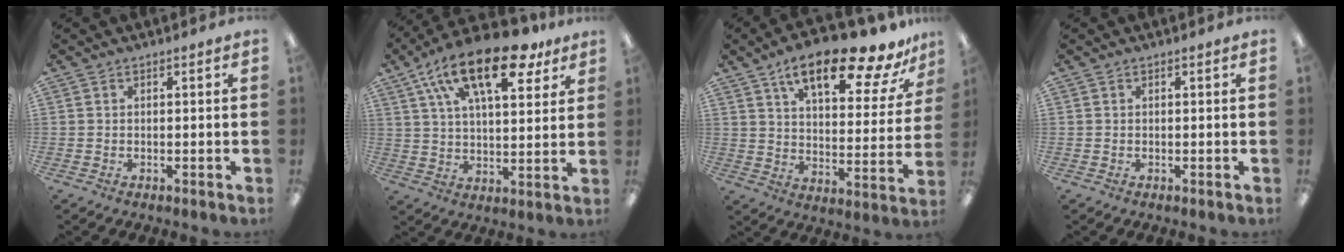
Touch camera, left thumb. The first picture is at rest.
{"total": 20.8, "force": [11.9, 8.9, 14.5], "torque": [-0.242, -0.044, 0.199]}
{"total": 19.2, "force": [13.3, 5.8, 12.6], "torque": [-0.193, -0.079, 0.215]}
{"total": 0.0}